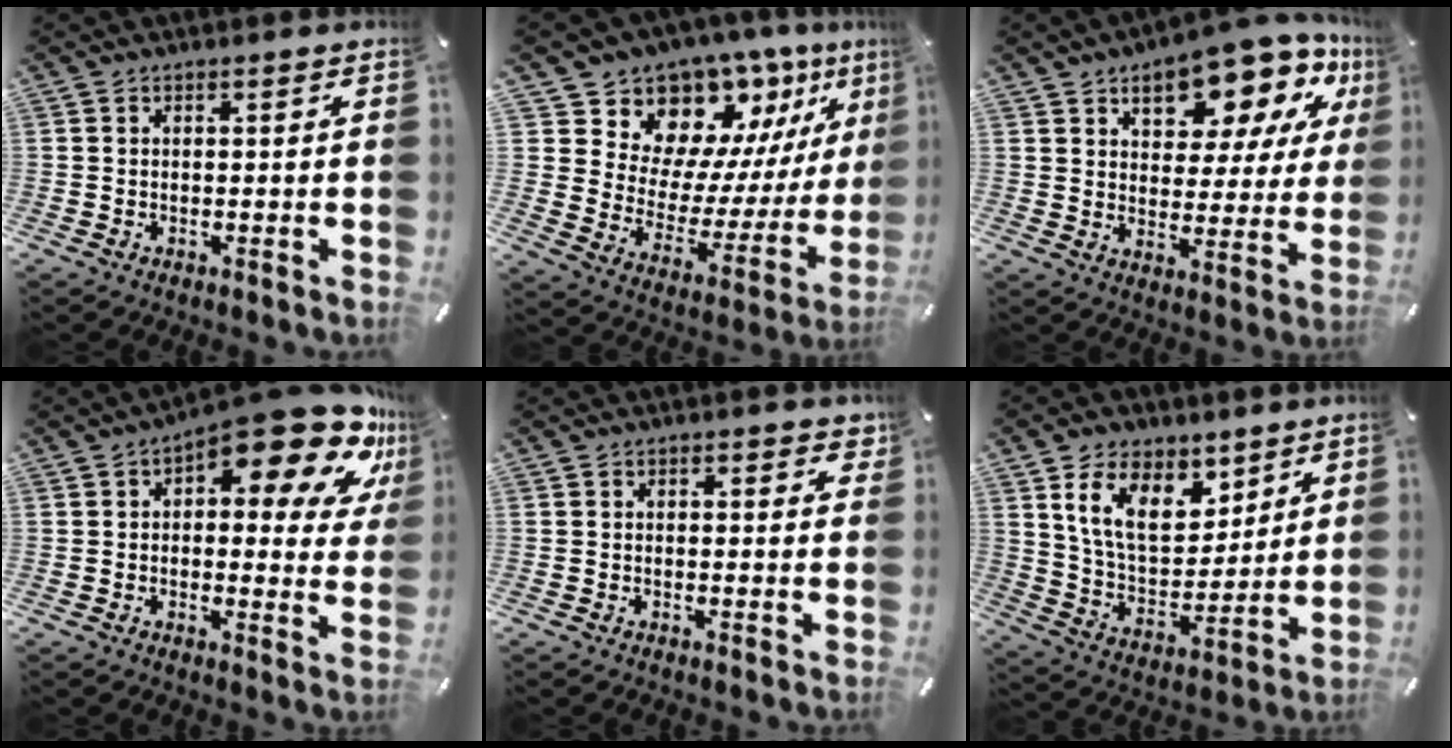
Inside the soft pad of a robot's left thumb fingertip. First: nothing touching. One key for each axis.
{"total": 13.5, "fx": 11.6, "fy": 6.8, "fz": 1.5, "tx": -0.023, "ty": -0.132, "tz": 0.200}
{"total": 16.2, "fx": 11.7, "fy": 7.3, "fz": 8.5, "tx": -0.115, "ty": -0.086, "tz": 0.193}
{"total": 19.1, "fx": 11.4, "fy": 6.6, "fz": 13.9, "tx": -0.188, "ty": -0.081, "tz": 0.184}
{"total": 1.9, "fx": 1.0, "fy": 1.0, "fz": 1.2, "tx": -0.004, "ty": -0.004, "tz": 0.012}
{"total": 15.1, "fx": 8.4, "fy": 9.5, "fz": 8.2, "tx": -0.151, "ty": -0.033, "tz": 0.158}